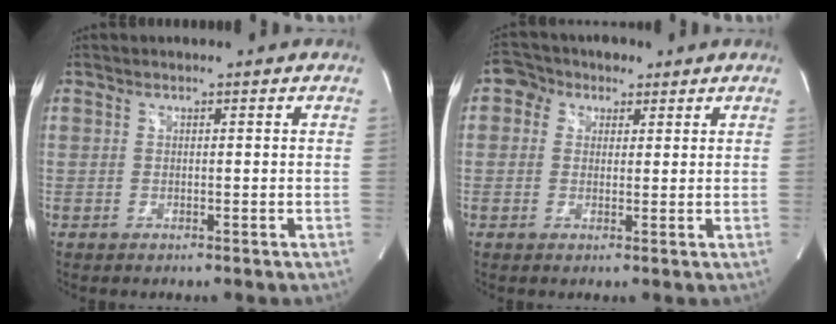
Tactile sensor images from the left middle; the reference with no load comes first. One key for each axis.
{"total": 4.3, "fx": 1.9, "fy": 3.7, "fz": 1.2, "tx": -0.022, "ty": 0.023, "tz": 0.031}